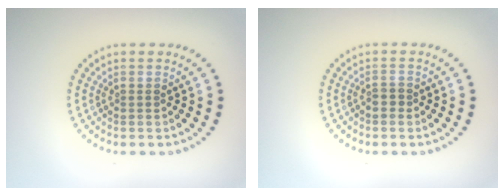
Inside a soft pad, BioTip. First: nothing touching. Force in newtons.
{"total": 1.1, "press": 0.9, "slide": 0.7}